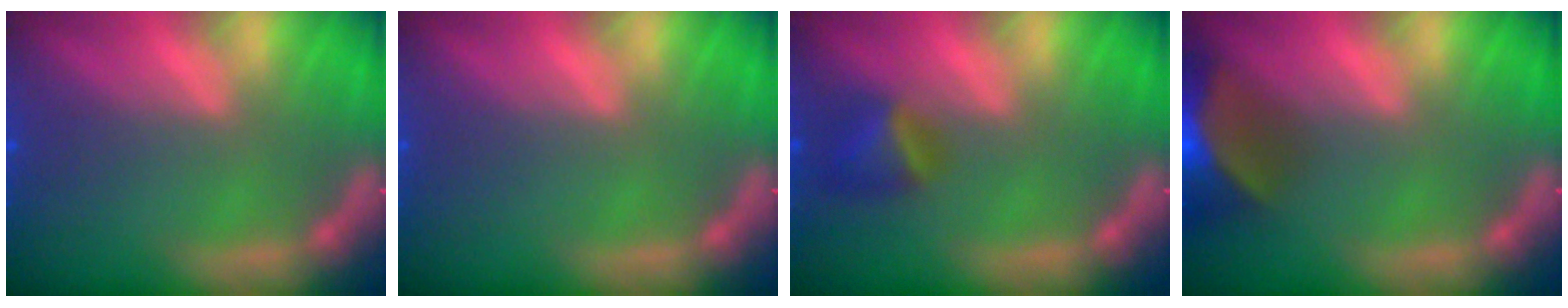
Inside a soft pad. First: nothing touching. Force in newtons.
{"total": 0.0}
{"total": 2.4}
{"total": 9.9}